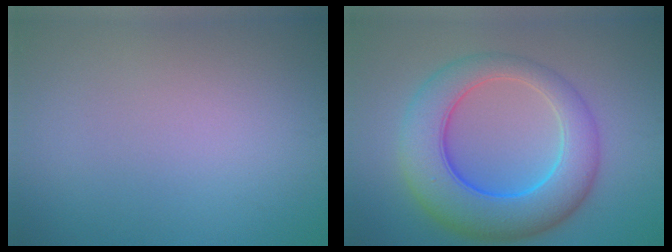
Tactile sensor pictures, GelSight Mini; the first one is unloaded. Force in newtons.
{"total": 9.0, "press": 9.0, "slide": 0.3}